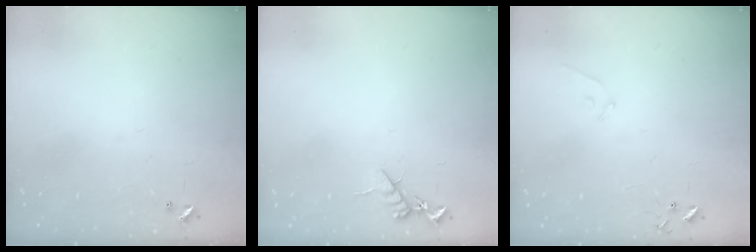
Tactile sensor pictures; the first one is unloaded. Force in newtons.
{"total": 9.1, "press": 9.1, "slide": 0.6}
{"total": 5.3, "press": 5.3, "slide": 0.4}